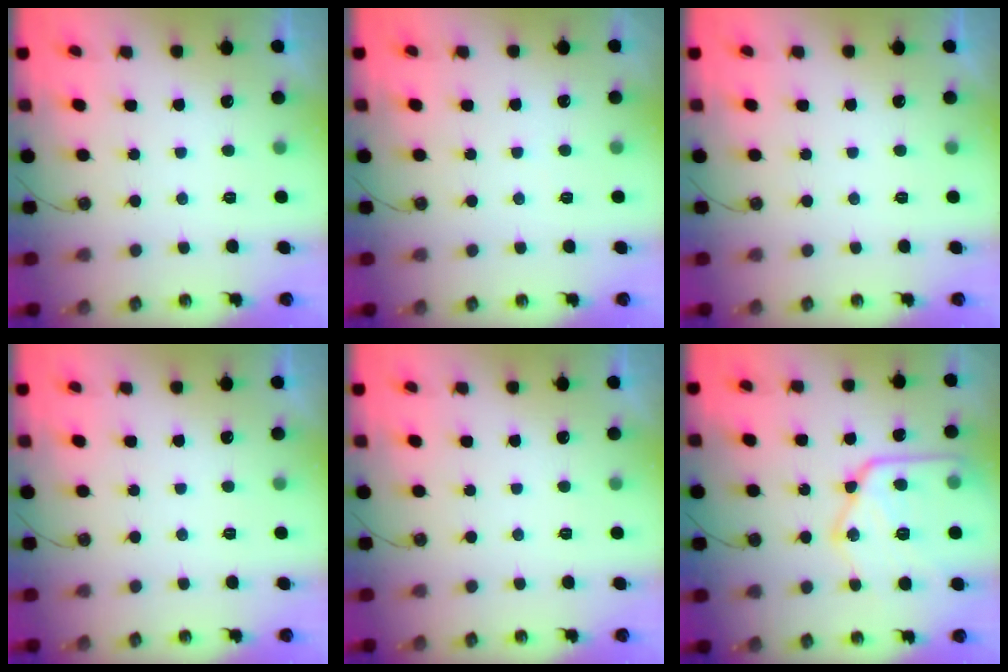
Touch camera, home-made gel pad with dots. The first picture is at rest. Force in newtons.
{"total": 2.4, "press": 2.3, "slide": 0.4}
{"total": 0.0}
{"total": 0.0}
{"total": 0.0}
{"total": 21.5, "press": 21.4, "slide": 2.3}